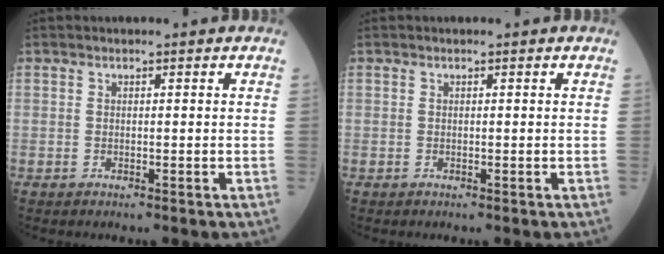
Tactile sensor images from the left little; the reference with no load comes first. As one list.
[{"total": 0.0}]